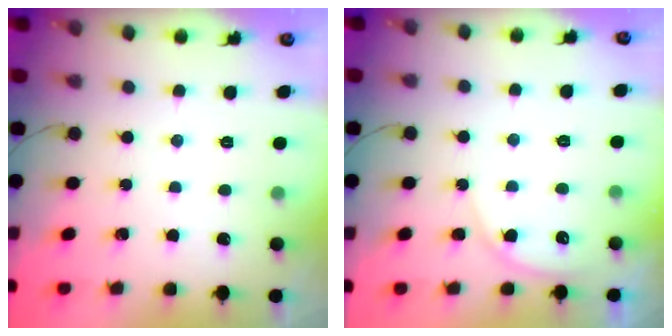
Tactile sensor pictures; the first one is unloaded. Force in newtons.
{"total": 5.7, "press": 5.7, "slide": 0.6}